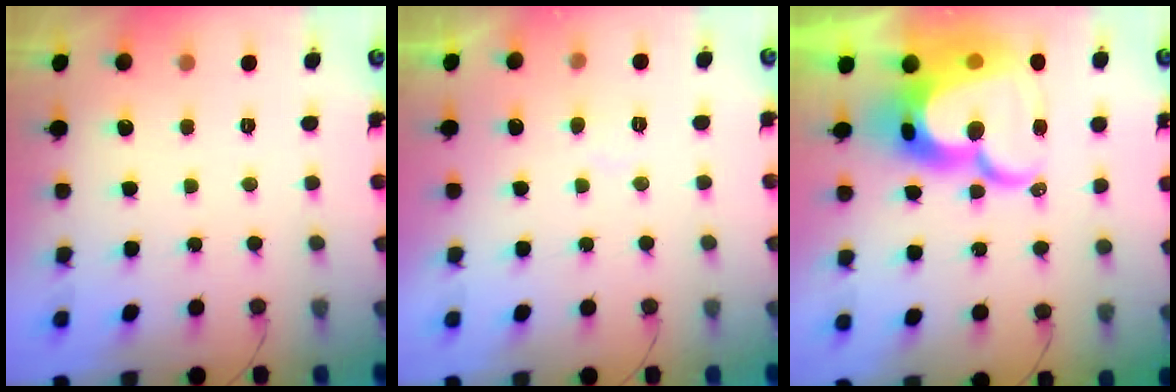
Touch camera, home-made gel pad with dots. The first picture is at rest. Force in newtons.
{"total": 4.7, "press": 4.7, "slide": 0.2}
{"total": 26.1, "press": 26.0, "slide": 2.7}